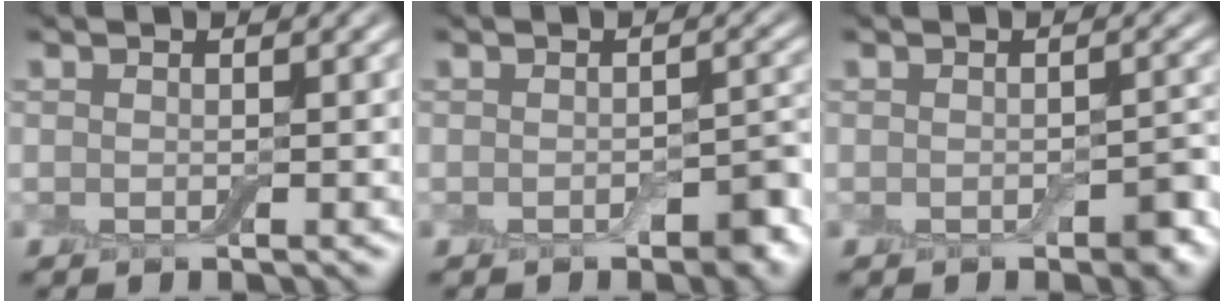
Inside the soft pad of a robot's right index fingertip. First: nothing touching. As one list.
[{"total": 2.8, "force": [-1.3, 1.4, 2.0], "torque": [-0.024, 0.001, -0.017]}, {"total": 2.2, "force": [-0.9, 1.1, 1.6], "torque": [-0.021, -0.002, -0.011]}]